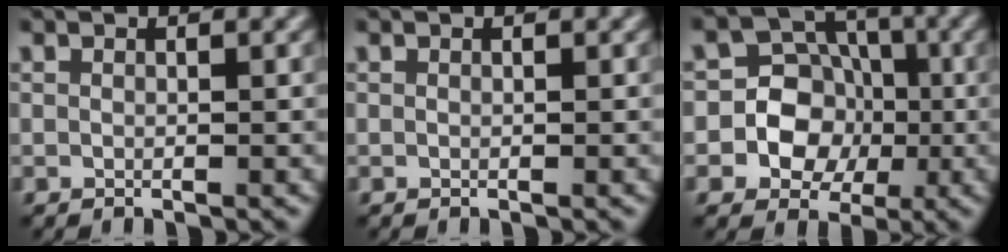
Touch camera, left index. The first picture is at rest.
{"total": 0.0}
{"total": 6.9, "force": [-1.2, 6.4, 2.2], "torque": [-0.021, 0.030, -0.047]}